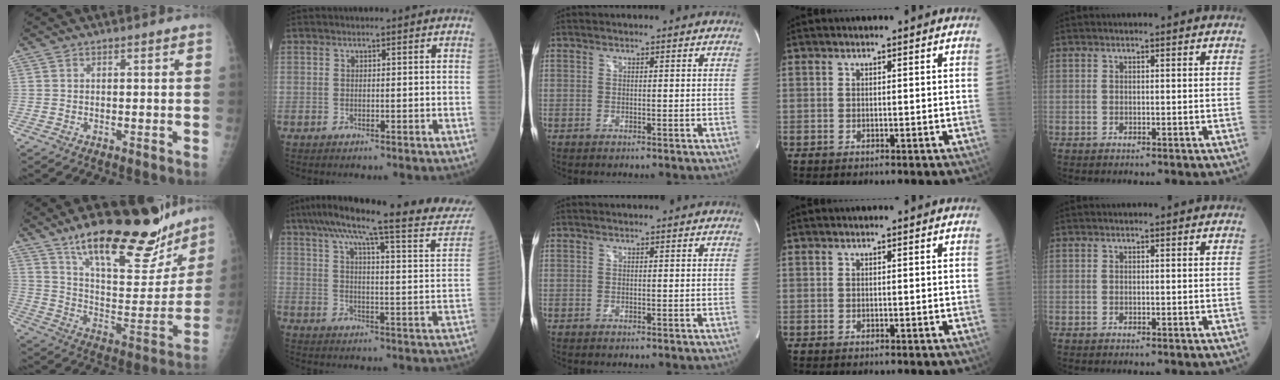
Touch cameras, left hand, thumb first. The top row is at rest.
{"thumb": {"total": 26.9, "force": [19.3, 9.0, 16.4], "torque": [-0.199, -0.084, 0.299]}, "index": {"total": 24.9, "force": [21.5, 1.4, 12.4], "torque": [-0.188, -0.040, 0.274]}}